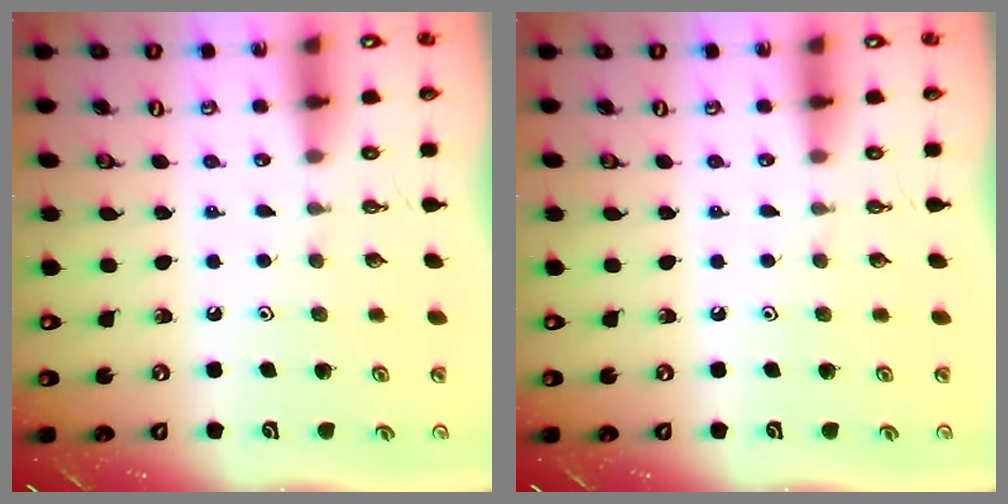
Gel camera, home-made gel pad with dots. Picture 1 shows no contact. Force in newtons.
{"total": 0.0}